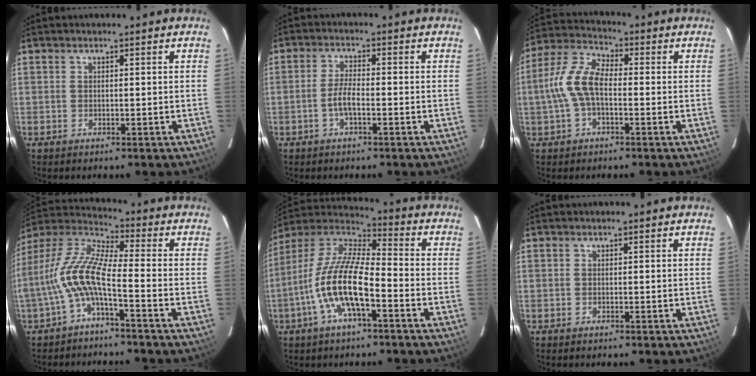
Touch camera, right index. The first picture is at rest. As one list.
[{"total": 3.8, "force": [-1.4, 1.0, 3.3], "torque": [-0.071, 0.002, -0.027]}, {"total": 9.7, "force": [-1.1, 4.7, 8.4], "torque": [-0.183, 0.020, -0.026]}, {"total": 11.0, "force": [-3.3, 1.9, 10.3], "torque": [-0.220, 0.011, -0.070]}, {"total": 14.8, "force": [-5.4, 4.4, 13.1], "torque": [-0.264, -0.004, -0.109]}, {"total": 0.0}]